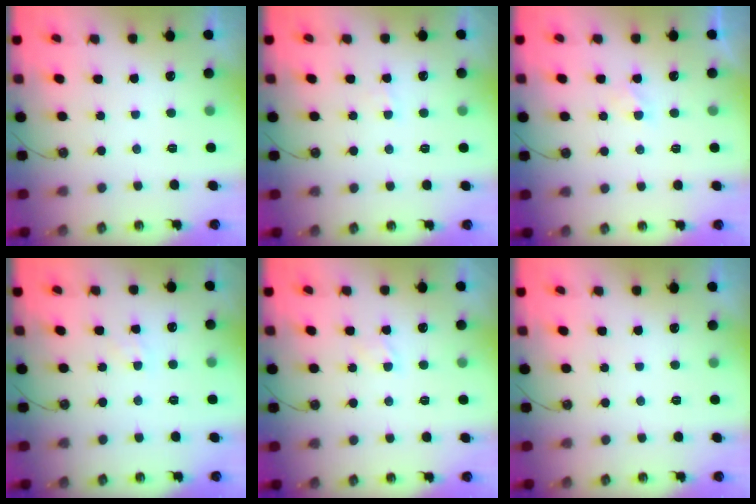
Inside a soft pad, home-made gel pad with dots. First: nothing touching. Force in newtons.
{"total": 3.4, "press": 3.4, "slide": 0.5}
{"total": 1.5, "press": 1.4, "slide": 0.4}
{"total": 2.9, "press": 2.9, "slide": 0.5}
{"total": 2.7, "press": 2.7, "slide": 0.4}
{"total": 0.0}